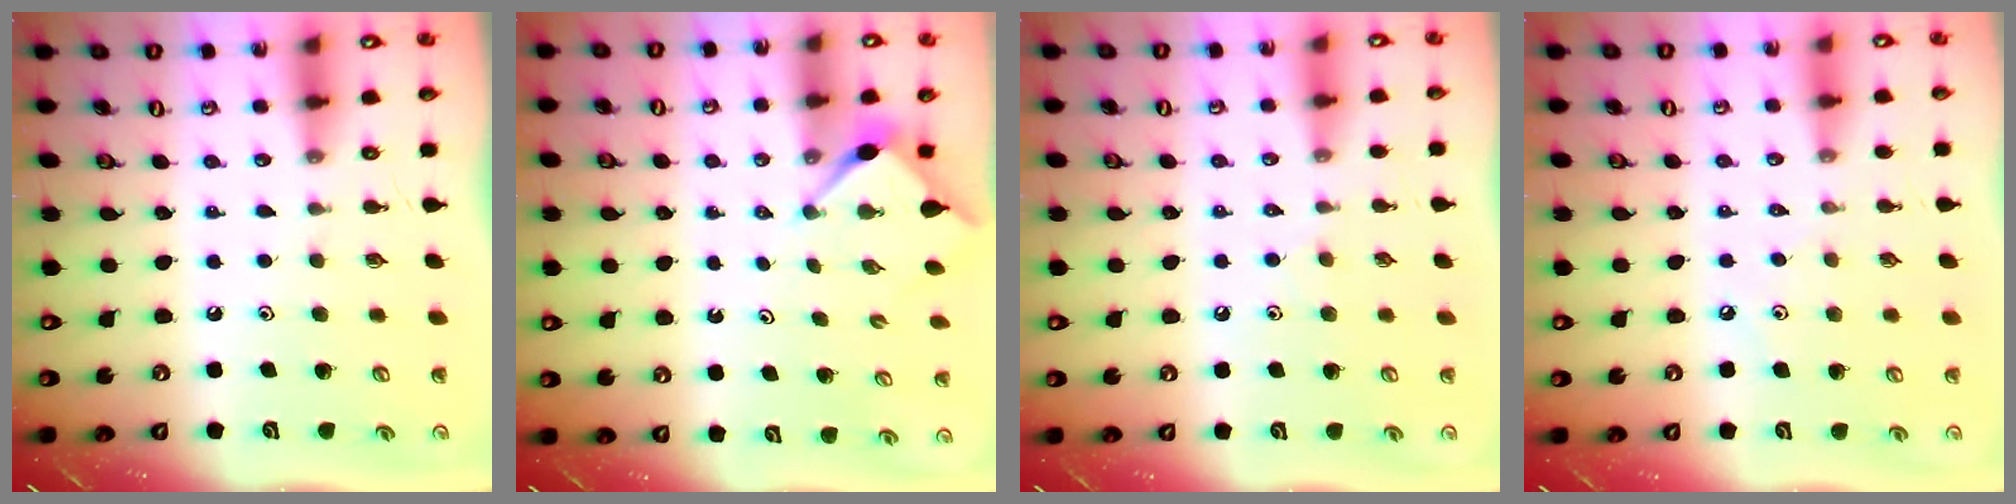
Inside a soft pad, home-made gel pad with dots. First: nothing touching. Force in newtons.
{"total": 2.6, "press": 2.6, "slide": 0.3}
{"total": 4.1, "press": 4.1, "slide": 0.6}
{"total": 3.8, "press": 3.8, "slide": 0.5}